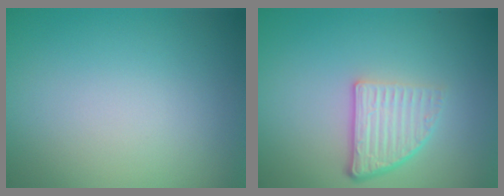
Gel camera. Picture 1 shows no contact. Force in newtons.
{"total": 3.8, "press": 2.5, "slide": 2.8}